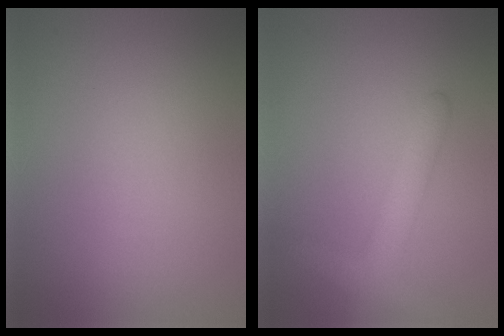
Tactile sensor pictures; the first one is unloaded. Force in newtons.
{"total": 3.7, "press": 3.7, "slide": 0.2}